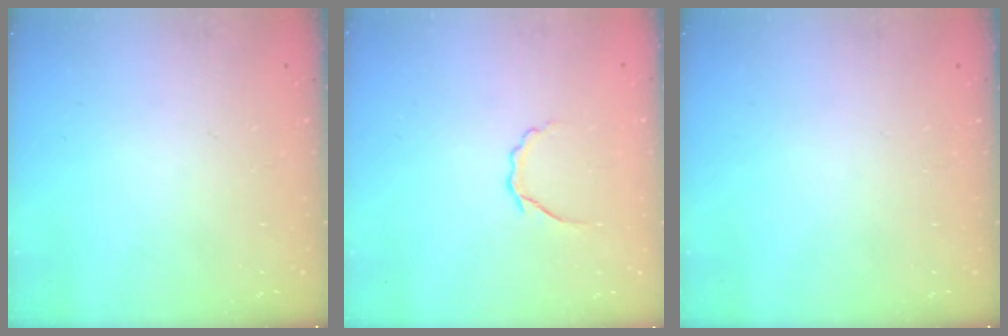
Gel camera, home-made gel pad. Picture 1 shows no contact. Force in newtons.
{"total": 5.3, "press": 5.2, "slide": 1.1}
{"total": 0.0}